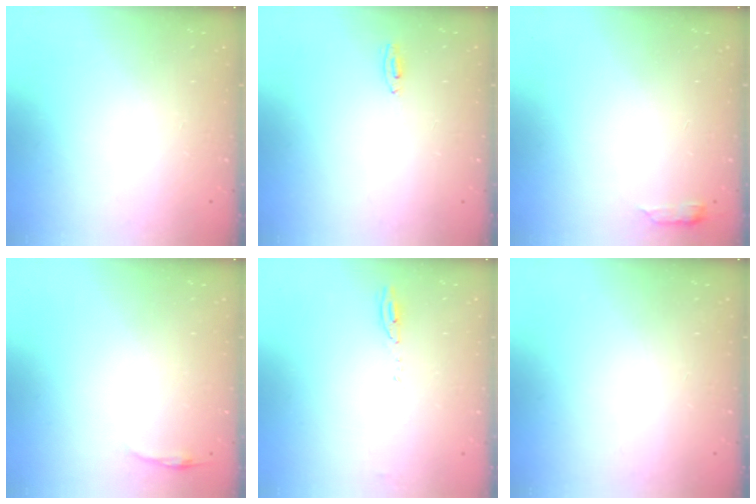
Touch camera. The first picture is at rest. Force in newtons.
{"total": 4.2, "press": 2.6, "slide": 3.3}
{"total": 2.9, "press": 2.8, "slide": 0.6}
{"total": 2.8, "press": 2.8, "slide": 0.6}
{"total": 4.6, "press": 4.3, "slide": 1.6}
{"total": 0.0}